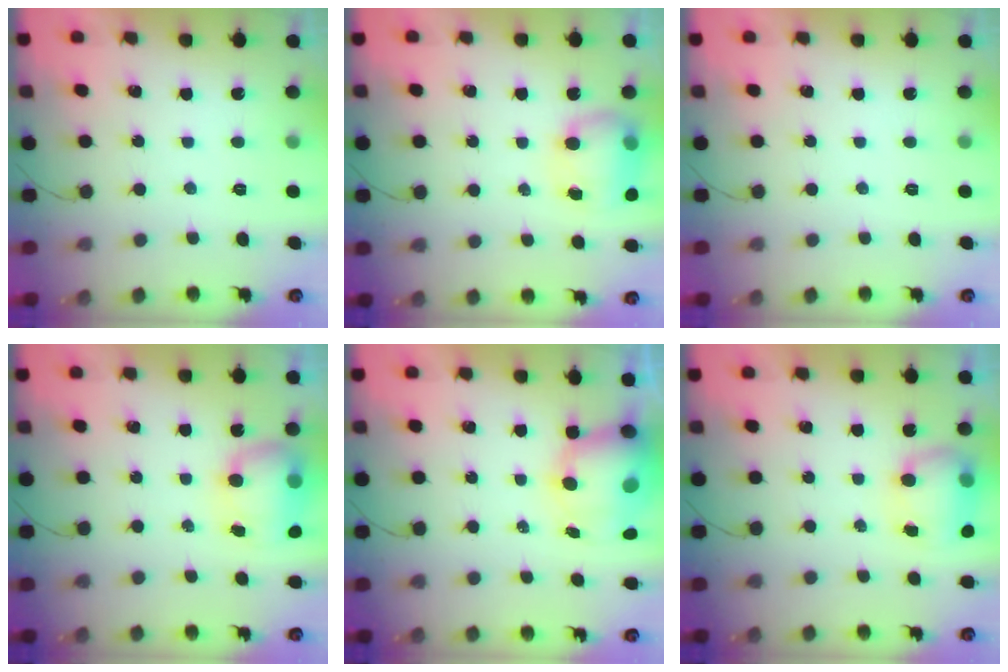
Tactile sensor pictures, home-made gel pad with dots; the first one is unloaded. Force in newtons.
{"total": 11.9, "press": 9.6, "slide": 7.0}
{"total": 0.0}
{"total": 8.2, "press": 8.1, "slide": 1.3}
{"total": 9.4, "press": 9.0, "slide": 2.7}
{"total": 8.4, "press": 8.3, "slide": 1.0}